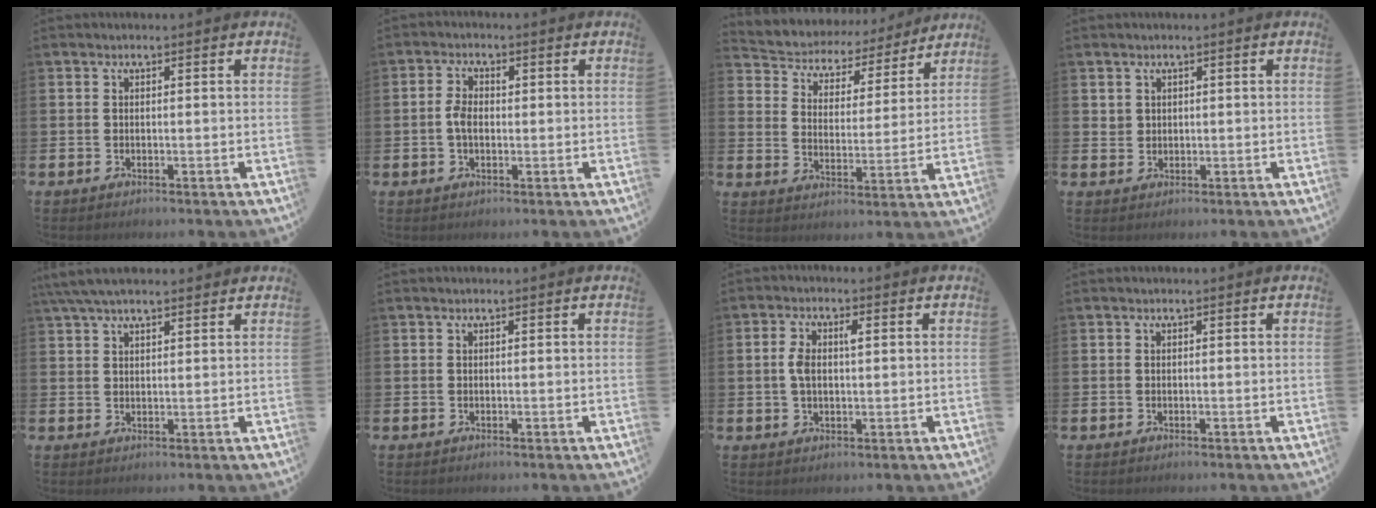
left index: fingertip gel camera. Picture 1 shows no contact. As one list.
[{"total": 3.0, "force": [0.1, 1.8, 2.4], "torque": [-0.043, 0.009, 0.000]}, {"total": 5.5, "force": [5.0, 2.3, 0.4], "torque": [-0.035, -0.042, 0.080]}, {"total": 1.6, "force": [1.2, 1.0, 0.1], "torque": [0.006, 0.001, 0.021]}, {"total": 4.8, "force": [4.1, 1.3, 2.2], "torque": [-0.050, -0.006, 0.075]}, {"total": 0.0}, {"total": 3.4, "force": [0.6, 1.7, 2.9], "torque": [-0.048, 0.005, 0.007]}, {"total": 0.0}]